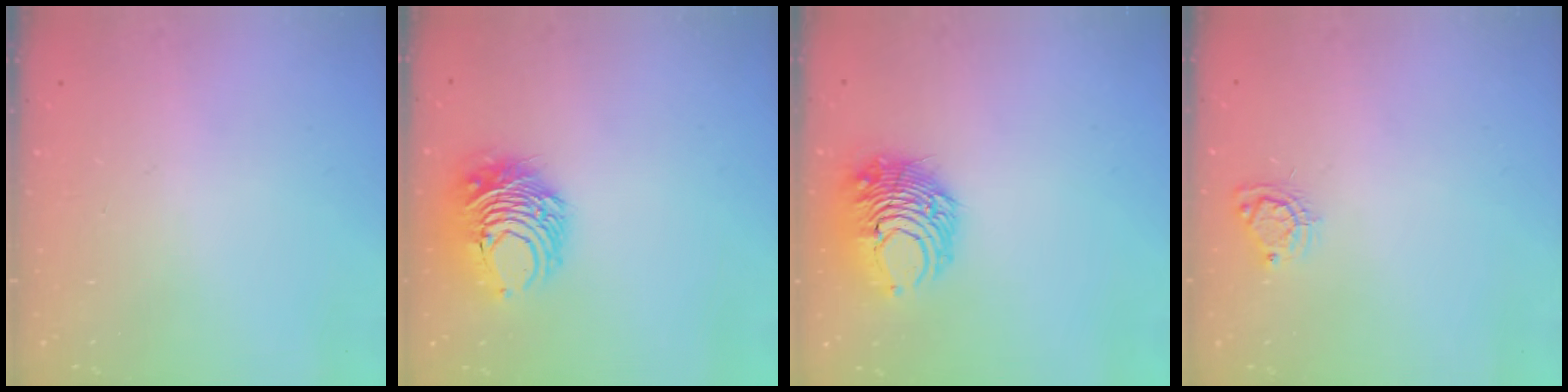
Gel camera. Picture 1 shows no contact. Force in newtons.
{"total": 10.5, "press": 10.4, "slide": 0.6}
{"total": 10.7, "press": 10.7, "slide": 0.6}
{"total": 6.8, "press": 6.8, "slide": 0.5}